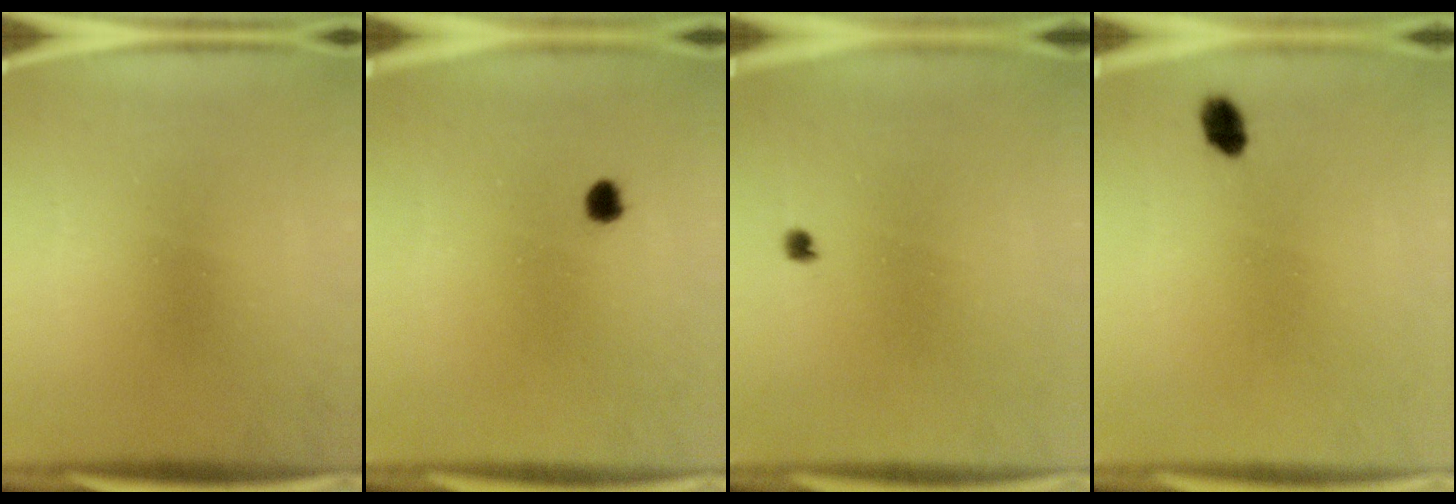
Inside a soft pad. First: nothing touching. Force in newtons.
{"total": 1.7}
{"total": 1.0}
{"total": 2.9}